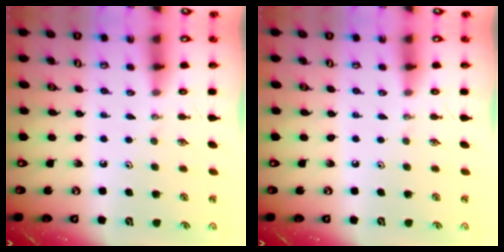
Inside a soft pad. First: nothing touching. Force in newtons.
{"total": 0.0}